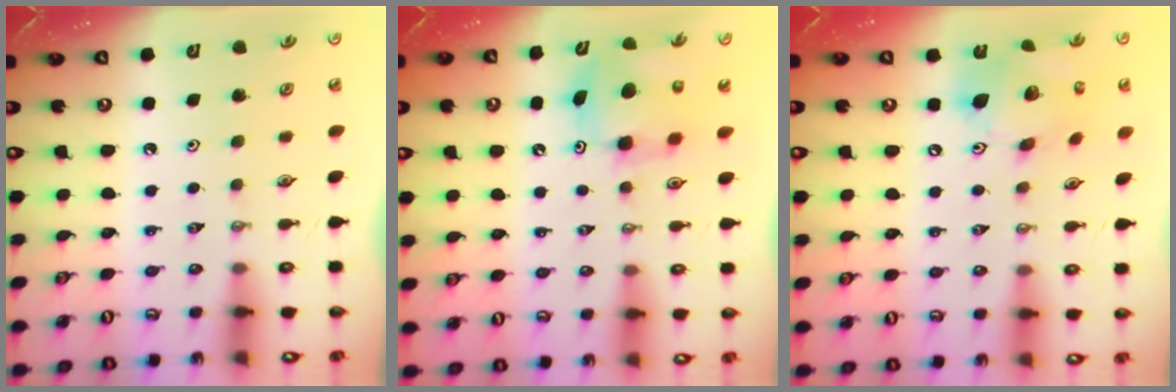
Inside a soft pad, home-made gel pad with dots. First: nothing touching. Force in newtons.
{"total": 7.5, "press": 7.5, "slide": 0.3}
{"total": 14.8, "press": 14.7, "slide": 2.0}